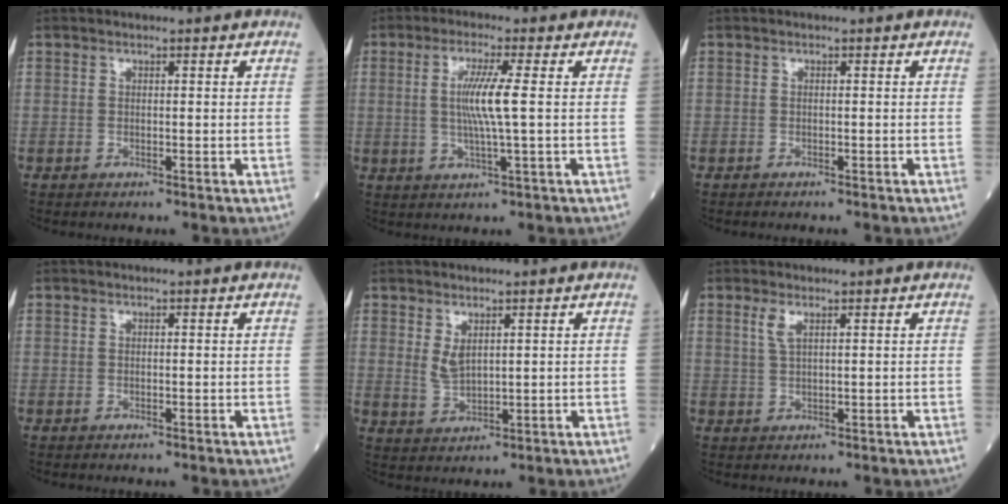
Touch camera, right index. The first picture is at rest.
{"total": 6.0, "force": [0.5, -0.7, 5.9], "torque": [-0.122, -0.004, 0.011]}
{"total": 1.2, "force": [-1.1, 0.2, 0.5], "torque": [-0.006, -0.001, -0.014]}
{"total": 0.0}
{"total": 2.7, "force": [1.2, 1.3, 2.1], "torque": [-0.047, -0.003, 0.033]}
{"total": 1.7, "force": [0.9, 0.3, 1.4], "torque": [-0.038, 0.006, 0.021]}